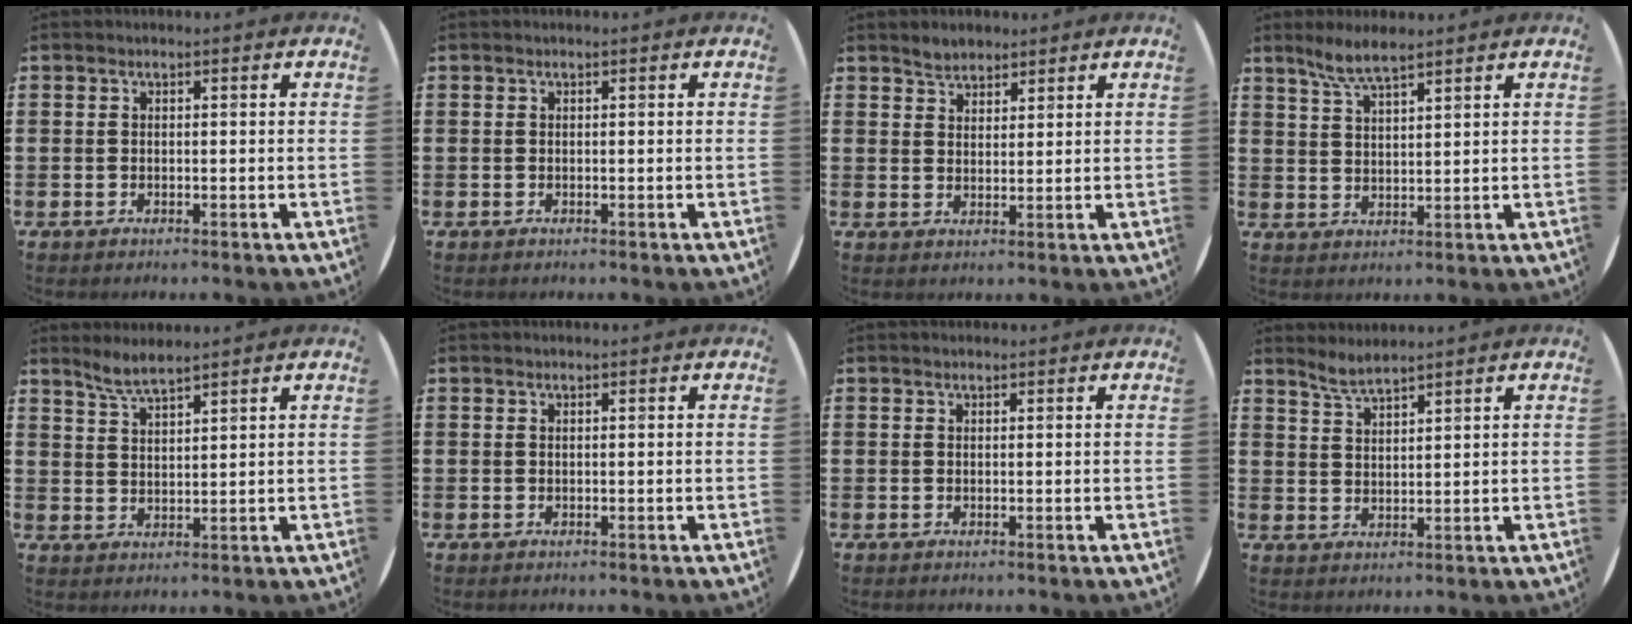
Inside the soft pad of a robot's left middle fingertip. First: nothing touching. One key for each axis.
{"total": 0.0}
{"total": 2.7, "fx": 2.5, "fy": 1.1, "fz": 0.1, "tx": -0.005, "ty": 0.004, "tz": 0.049}
{"total": 4.5, "fx": 3.9, "fy": 0.4, "fz": 2.3, "tx": -0.053, "ty": -0.003, "tz": 0.069}
{"total": 3.6, "fx": 3.4, "fy": 0.0, "fz": 1.1, "tx": -0.029, "ty": -0.006, "tz": 0.062}
{"total": 0.0}
{"total": 0.0}
{"total": 2.9, "fx": 2.9, "fy": -0.1, "fz": 0.4, "tx": -0.014, "ty": -0.005, "tz": 0.054}